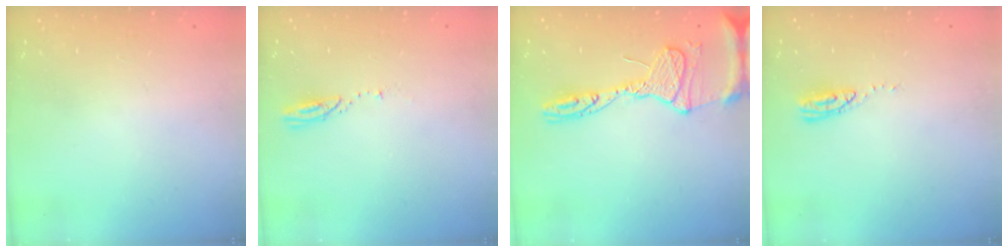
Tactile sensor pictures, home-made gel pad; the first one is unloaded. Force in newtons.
{"total": 3.0, "press": 3.0, "slide": 0.1}
{"total": 15.9, "press": 15.8, "slide": 1.6}
{"total": 6.5, "press": 6.5, "slide": 0.5}